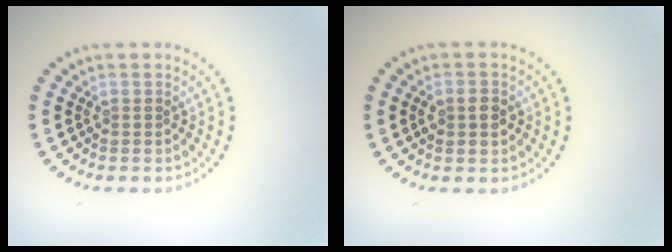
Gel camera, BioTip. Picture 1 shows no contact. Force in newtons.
{"total": 1.9, "press": 1.9, "slide": 0.0}